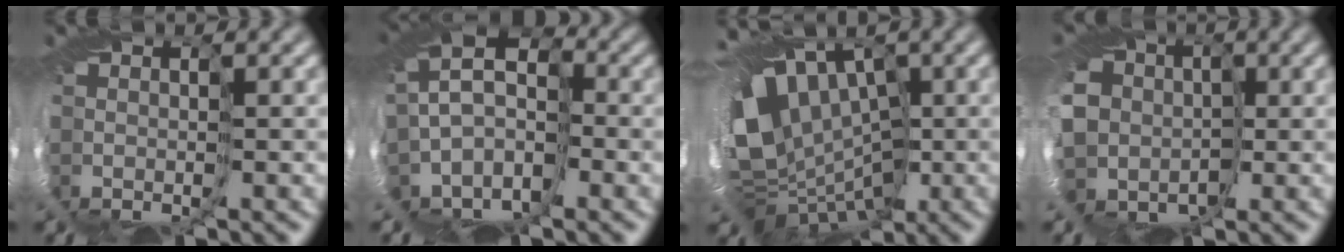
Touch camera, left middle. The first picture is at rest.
{"total": 8.7, "force": [-2.3, 6.7, 5.1], "torque": [-0.101, 0.003, -0.036]}
{"total": 11.9, "force": [0.2, 8.8, 7.9], "torque": [-0.129, -0.006, 0.025]}
{"total": 10.0, "force": [0.3, 9.1, 4.0], "torque": [-0.100, 0.009, -0.033]}